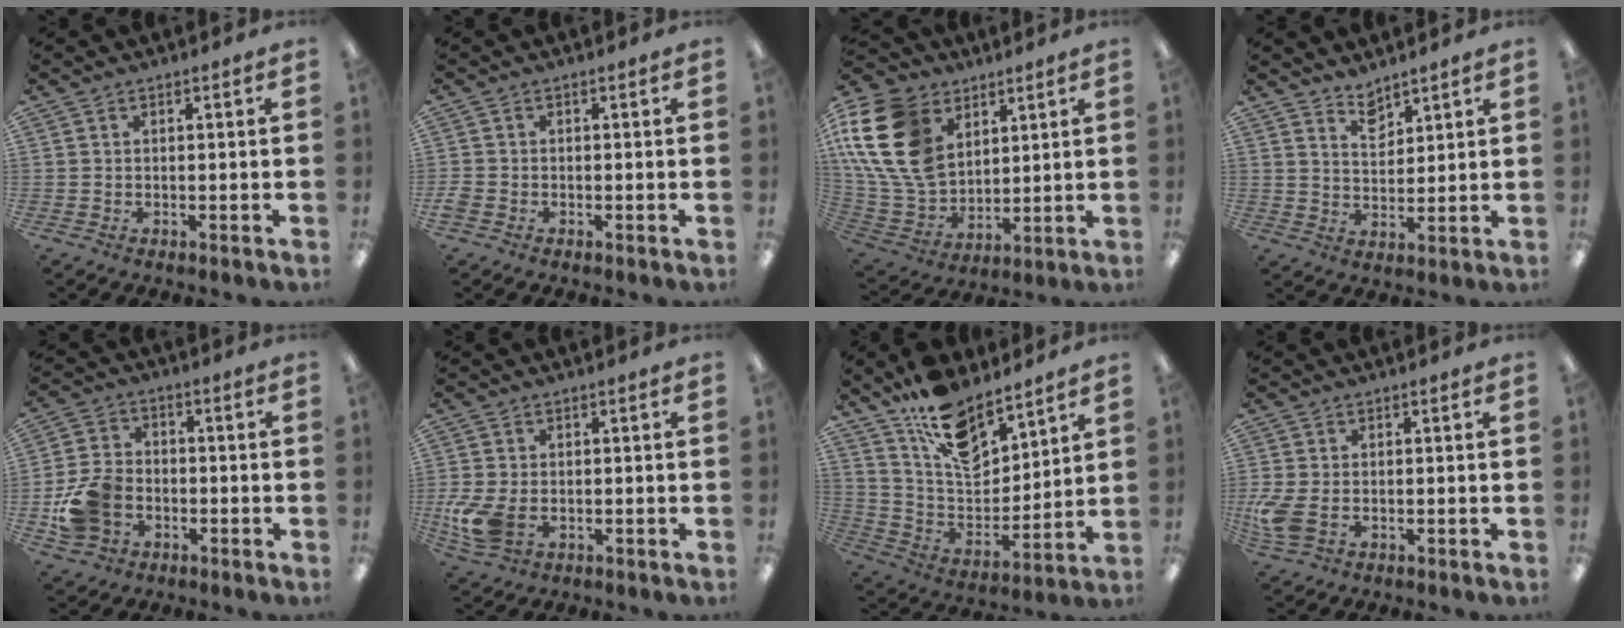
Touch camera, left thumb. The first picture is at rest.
{"total": 1.6, "force": [-1.0, 1.1, 0.7], "torque": [-0.010, 0.001, -0.017]}
{"total": 20.0, "force": [7.5, 14.5, 11.4], "torque": [-0.281, -0.034, 0.142]}
{"total": 5.2, "force": [4.5, 2.3, 1.2], "torque": [-0.013, -0.029, 0.082]}
{"total": 10.8, "force": [-3.9, 8.3, 5.7], "torque": [-0.127, 0.033, -0.067]}
{"total": 7.8, "force": [-1.8, 5.2, 5.5], "torque": [-0.140, -0.003, -0.035]}
{"total": 15.3, "force": [10.9, 7.5, 7.7], "torque": [-0.137, -0.068, 0.200]}
{"total": 6.3, "force": [-1.4, 4.0, 4.6], "torque": [-0.114, -0.004, -0.027]}